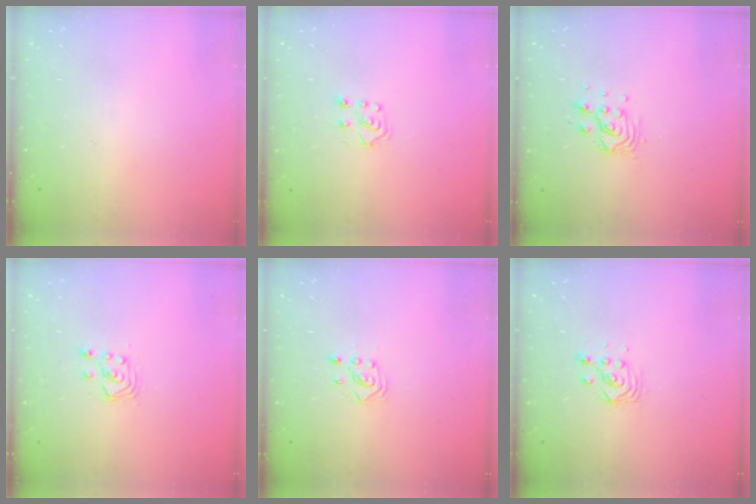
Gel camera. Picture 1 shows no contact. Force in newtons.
{"total": 6.0, "press": 6.0, "slide": 0.4}
{"total": 5.9, "press": 5.9, "slide": 0.4}
{"total": 2.9, "press": 2.9, "slide": 0.2}
{"total": 2.9, "press": 2.9, "slide": 0.3}
{"total": 3.0, "press": 2.9, "slide": 0.3}